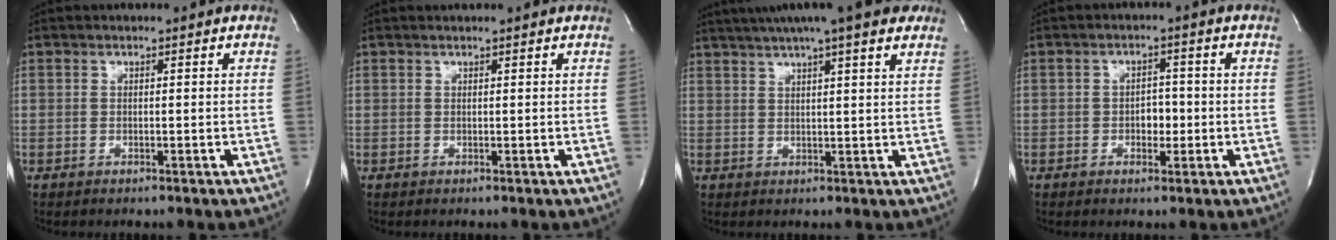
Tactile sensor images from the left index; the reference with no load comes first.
{"total": 1.5, "force": [1.5, -0.2, 0.4], "torque": [-0.009, 0.013, 0.024]}
{"total": 15.1, "force": [11.9, 1.2, 9.3], "torque": [-0.151, 0.037, 0.153]}
{"total": 2.9, "force": [-0.7, 1.8, 2.2], "torque": [-0.026, 0.006, -0.008]}